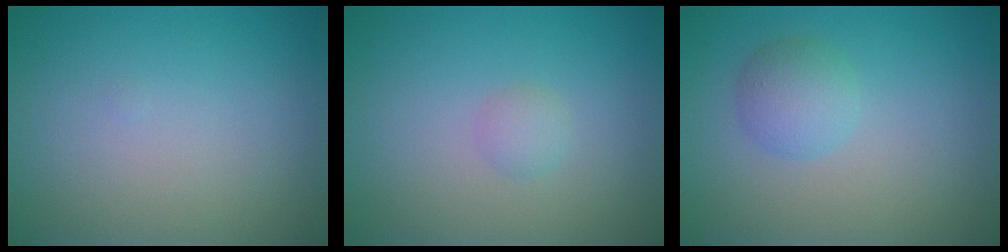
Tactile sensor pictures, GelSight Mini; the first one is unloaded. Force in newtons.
{"total": 1.0, "press": 1.0, "slide": 0.1}
{"total": 2.4, "press": 2.4, "slide": 0.1}